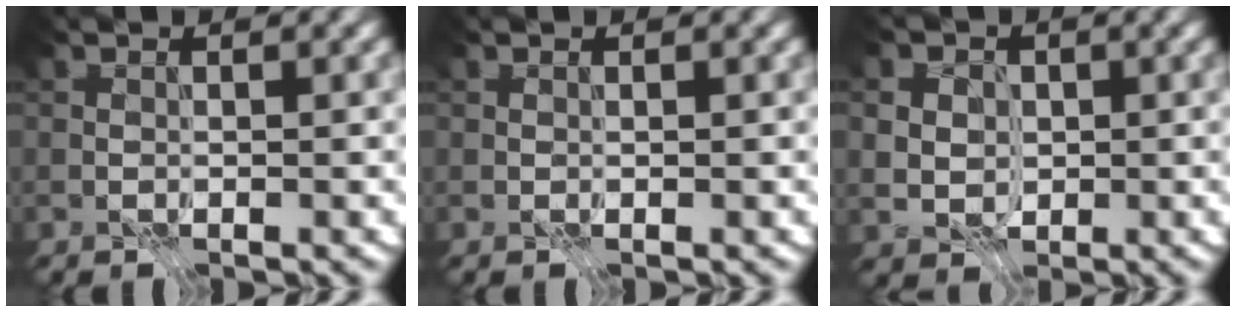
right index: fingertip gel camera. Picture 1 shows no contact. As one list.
[{"total": 0.0}, {"total": 6.2, "force": [1.8, 5.1, 2.9], "torque": [-0.050, 0.027, 0.013]}]